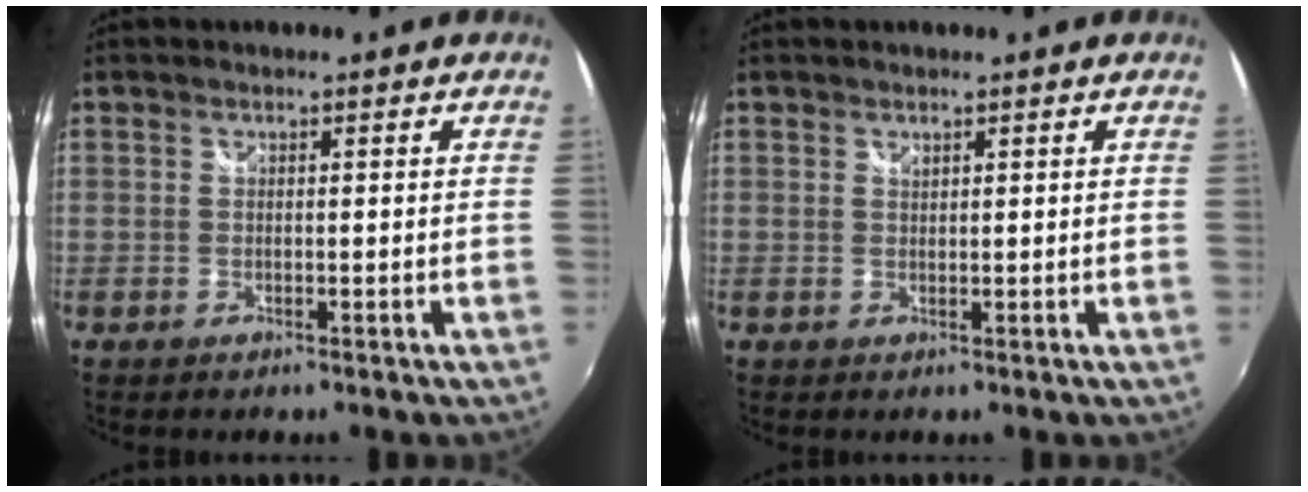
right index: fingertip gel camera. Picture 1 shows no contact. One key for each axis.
{"total": 0.6, "fx": 0.5, "fy": 0.2, "fz": 0.2, "tx": -0.003, "ty": -0.001, "tz": 0.010}